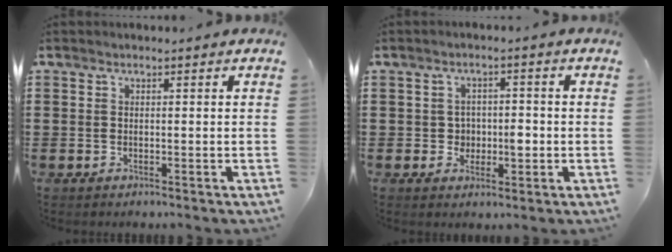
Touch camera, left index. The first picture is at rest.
{"total": 3.1, "force": [-0.6, 2.4, 1.8], "torque": [-0.035, 0.001, -0.017]}